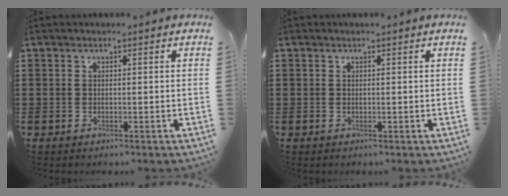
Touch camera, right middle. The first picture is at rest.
{"total": 0.0}